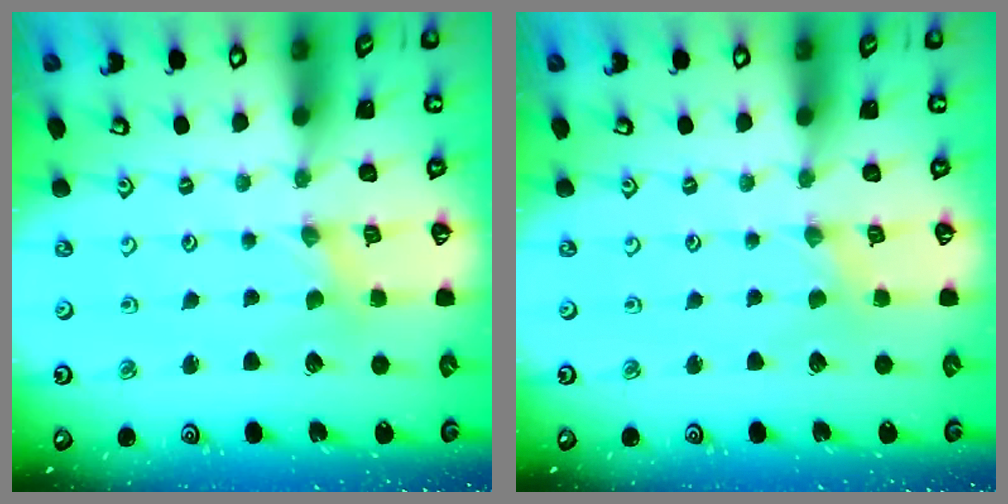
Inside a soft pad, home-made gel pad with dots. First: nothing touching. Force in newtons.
{"total": 0.7, "press": 0.7, "slide": 0.2}